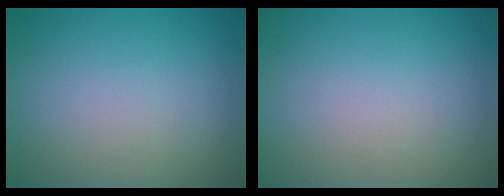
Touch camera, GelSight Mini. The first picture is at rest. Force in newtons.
{"total": 0.0}